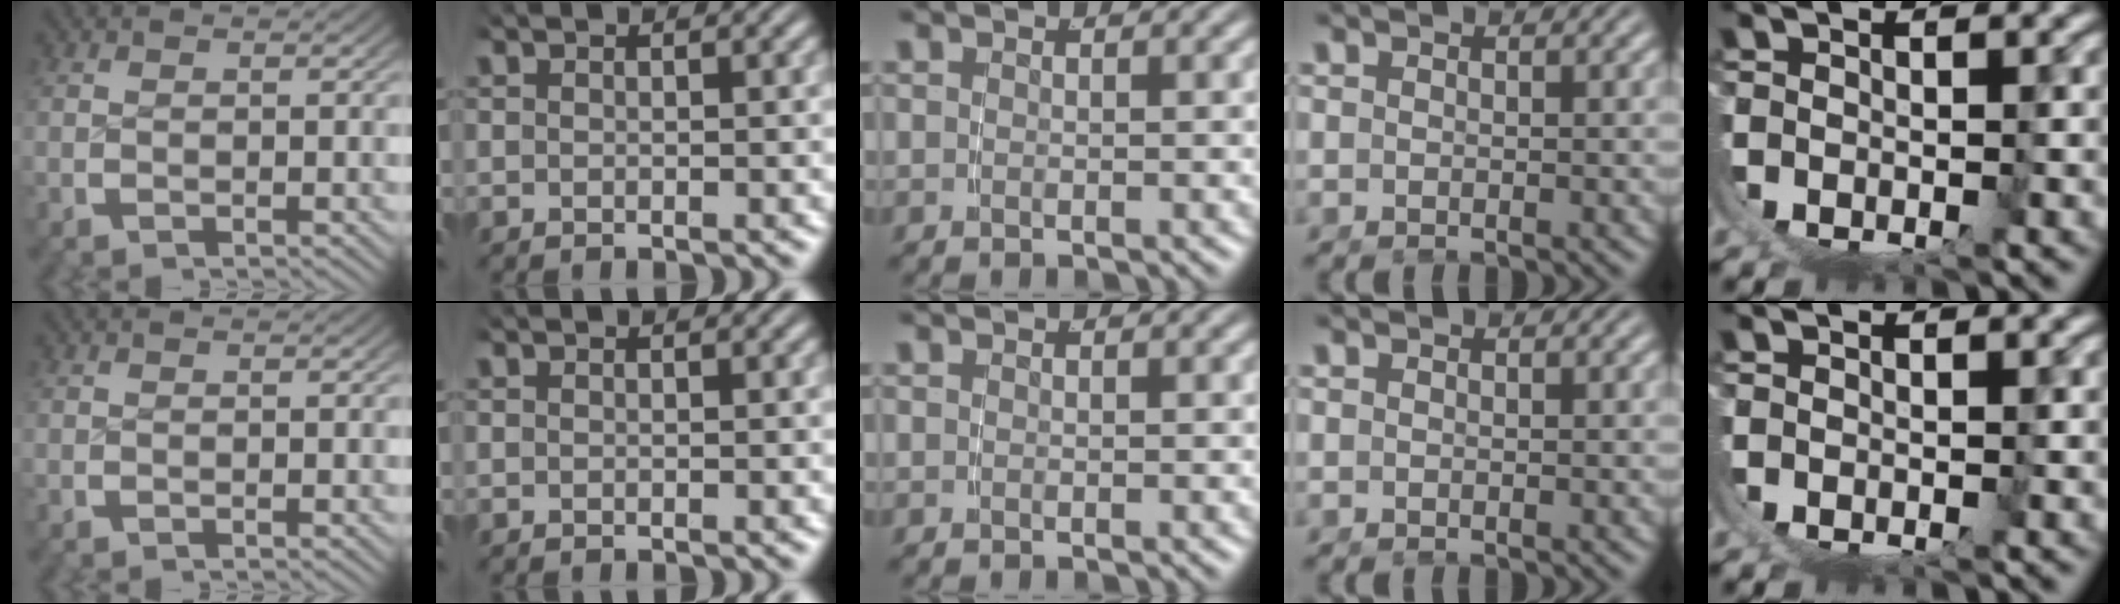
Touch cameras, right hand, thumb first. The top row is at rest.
{}